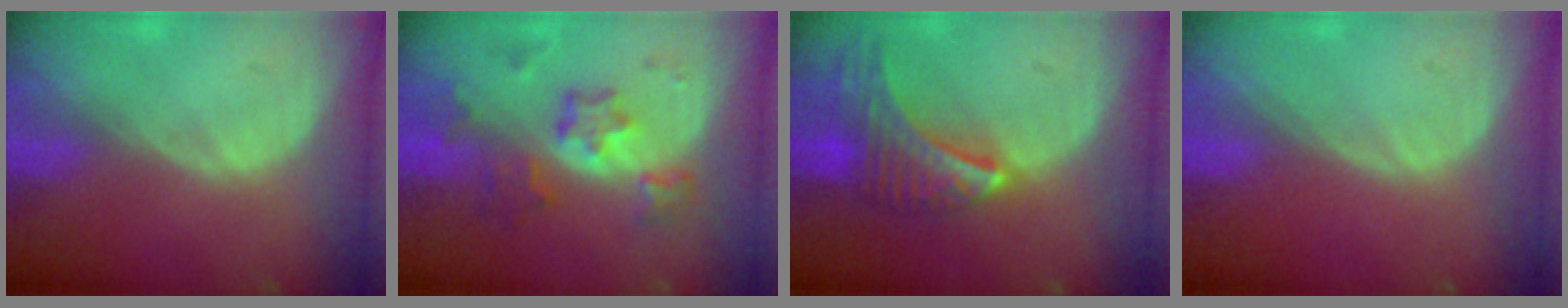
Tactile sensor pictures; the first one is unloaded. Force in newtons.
{"total": 6.5, "press": 6.4, "slide": 0.7}
{"total": 9.0, "press": 8.0, "slide": 4.2}
{"total": 0.0}